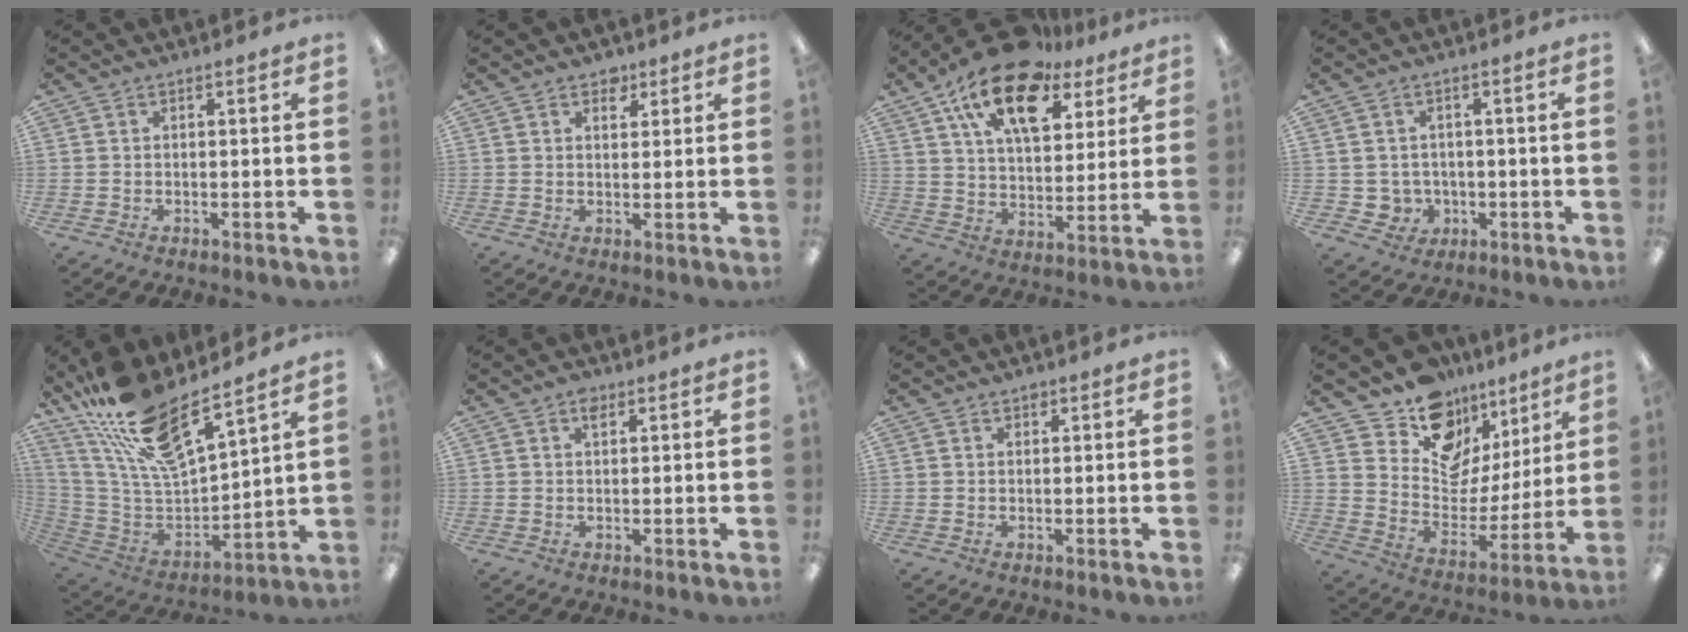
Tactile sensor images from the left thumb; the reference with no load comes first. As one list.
[{"total": 3.3, "force": [2.4, 2.0, 1.0], "torque": [0.001, -0.009, 0.039]}, {"total": 19.1, "force": [12.0, 9.6, 11.4], "torque": [-0.197, -0.057, 0.208]}, {"total": 3.9, "force": [-0.2, 3.8, 0.8], "torque": [-0.013, 0.002, -0.002]}, {"total": 17.8, "force": [14.4, 4.1, 9.7], "torque": [-0.205, -0.107, 0.255]}, {"total": 1.9, "force": [1.1, 1.1, 1.1], "torque": [-0.017, -0.001, 0.018]}, {"total": 1.0, "force": [0.8, 0.5, 0.2], "torque": [-0.005, 0.001, 0.015]}, {"total": 14.2, "force": [11.2, 8.2, 2.8], "torque": [-0.066, -0.104, 0.207]}]